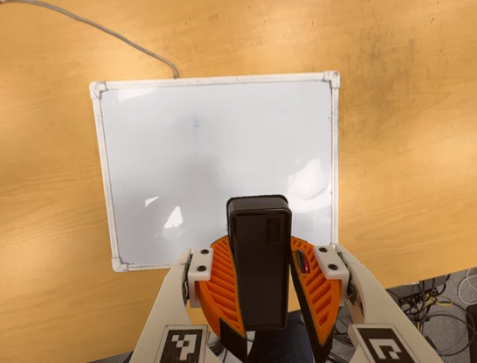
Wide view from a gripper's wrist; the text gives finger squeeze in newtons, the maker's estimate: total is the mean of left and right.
{"total": 10.4, "left": 10.3, "right": 10.5}